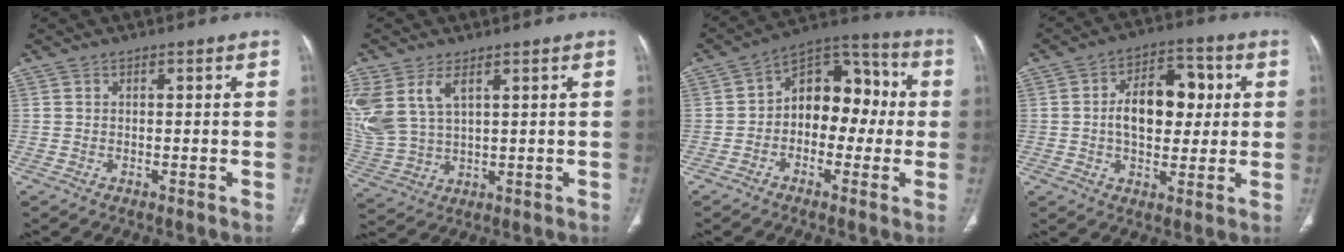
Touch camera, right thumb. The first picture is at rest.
{"total": 12.5, "force": [5.0, 7.2, 8.9], "torque": [-0.217, -0.008, 0.117]}
{"total": 13.2, "force": [-0.4, 9.0, 9.6], "torque": [-0.088, 0.045, -0.024]}
{"total": 12.8, "force": [1.3, 8.0, 10.0], "torque": [-0.121, 0.018, 0.017]}